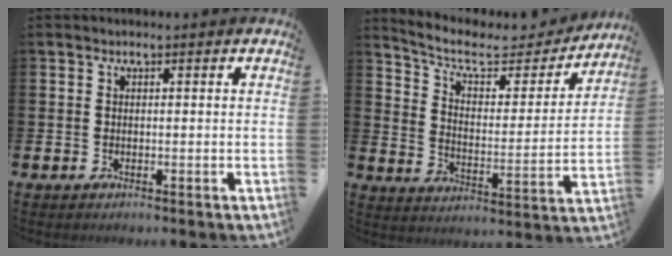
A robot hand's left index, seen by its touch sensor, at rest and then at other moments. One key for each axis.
{"total": 8.5, "fx": 7.1, "fy": 3.2, "fz": 3.3, "tx": -0.088, "ty": -0.048, "tz": 0.116}